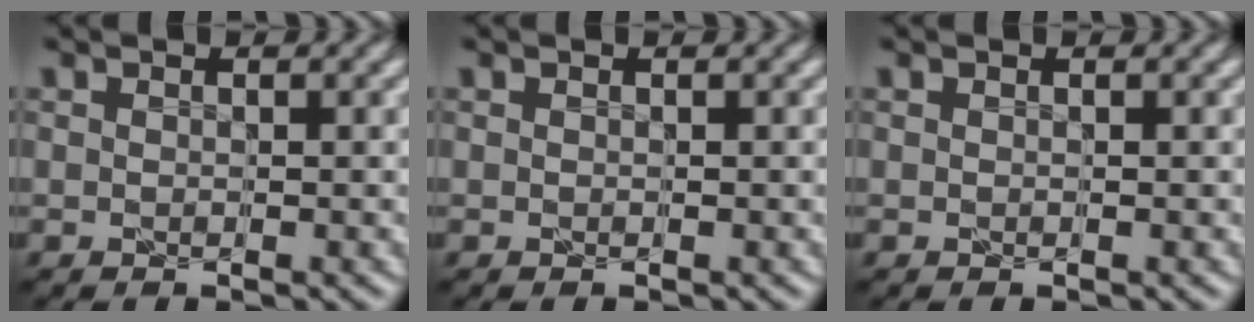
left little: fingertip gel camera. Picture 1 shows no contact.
{"total": 0.0}
{"total": 0.0}